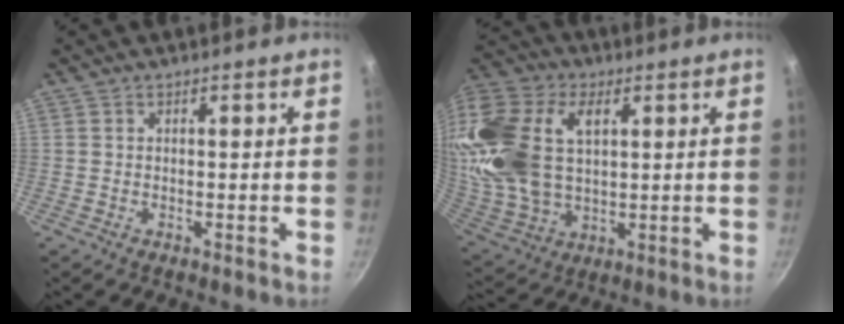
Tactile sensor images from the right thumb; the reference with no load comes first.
{"total": 26.3, "force": [6.7, 16.9, 19.0], "torque": [-0.415, 0.006, 0.128]}